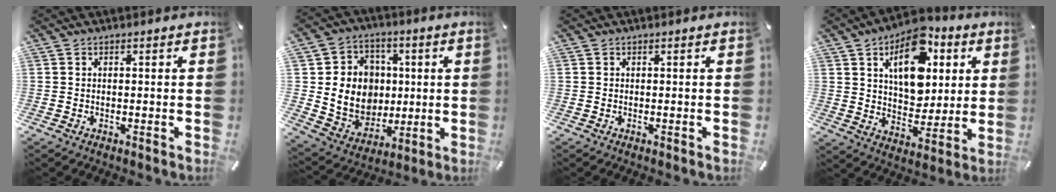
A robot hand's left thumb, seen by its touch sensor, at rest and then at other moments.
{"total": 12.6, "force": [1.0, 12.1, 3.4], "torque": [-0.055, -0.005, 0.034]}
{"total": 0.0}
{"total": 16.3, "force": [6.9, 10.7, 10.2], "torque": [-0.139, -0.024, 0.120]}